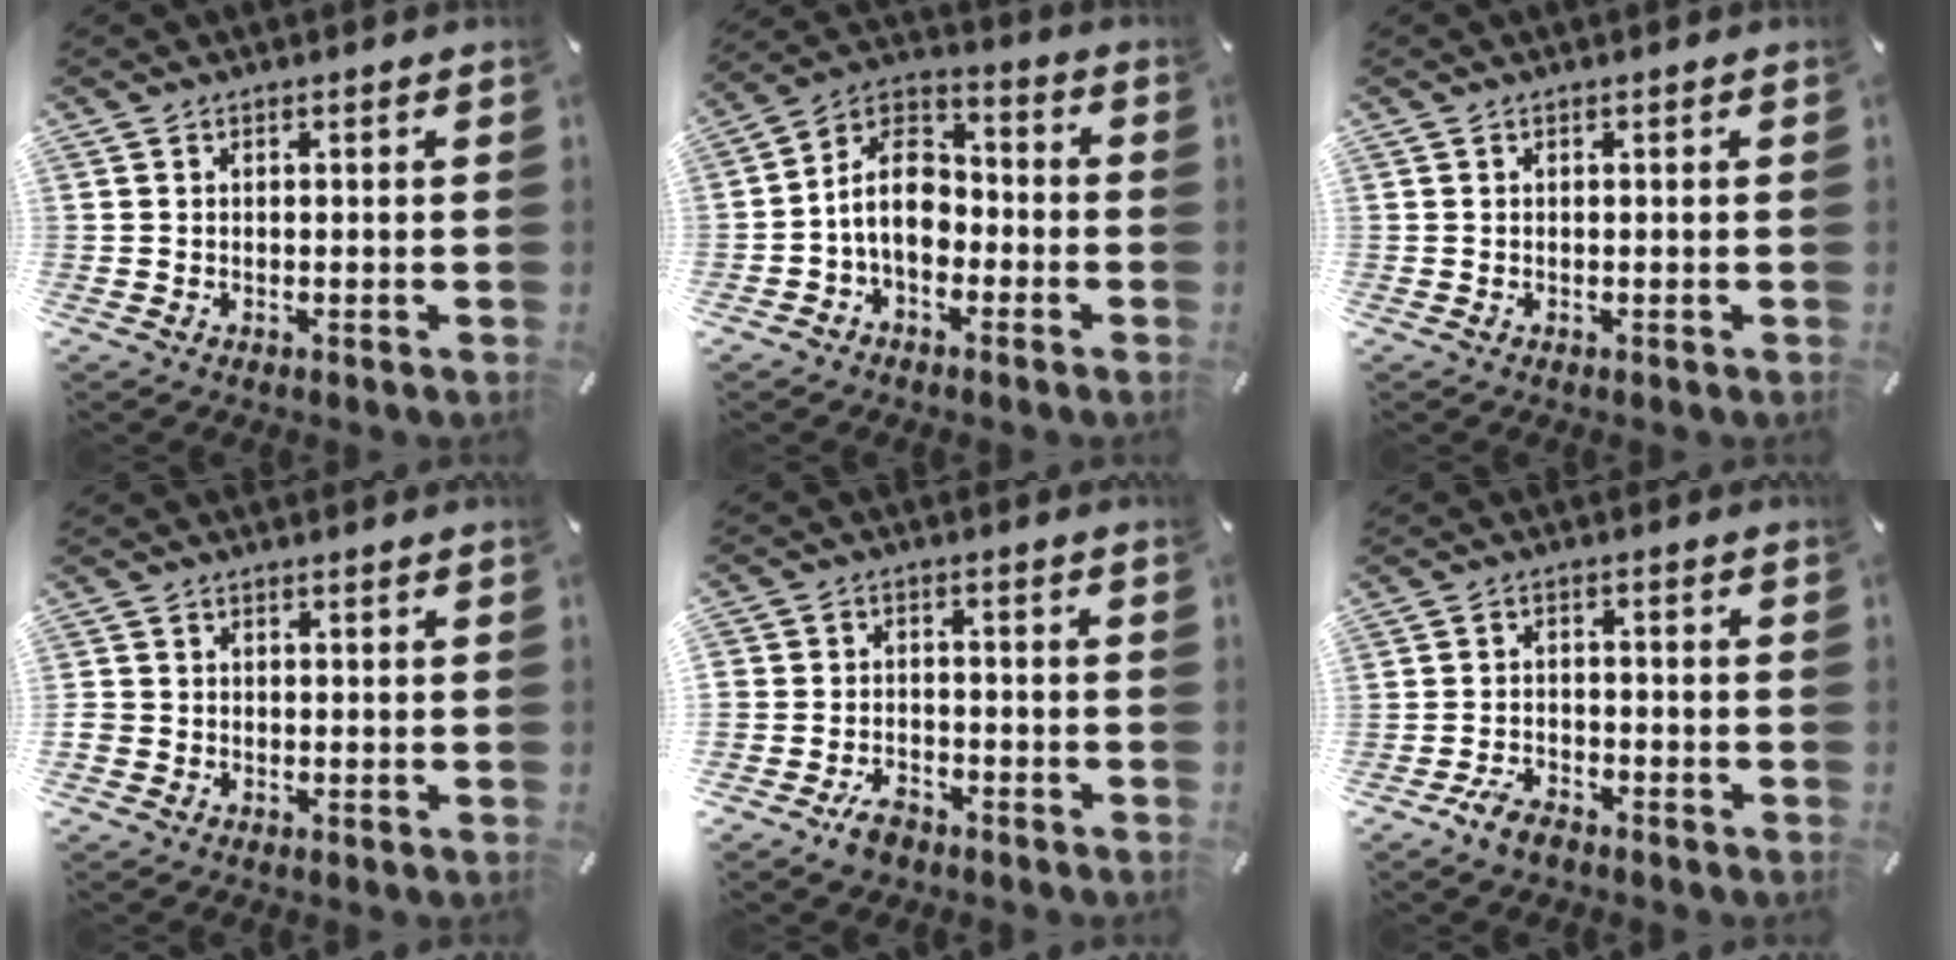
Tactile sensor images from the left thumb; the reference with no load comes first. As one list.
[{"total": 10.9, "force": [-2.9, 8.1, 6.8], "torque": [-0.156, 0.020, -0.056]}, {"total": 0.0}, {"total": 1.4, "force": [-0.5, 1.3, 0.3], "torque": [-0.001, 0.005, -0.011]}, {"total": 6.2, "force": [-4.0, 4.4, 1.5], "torque": [-0.025, 0.029, -0.074]}, {"total": 4.8, "force": [-3.9, 2.0, 2.0], "torque": [-0.042, 0.021, -0.076]}]